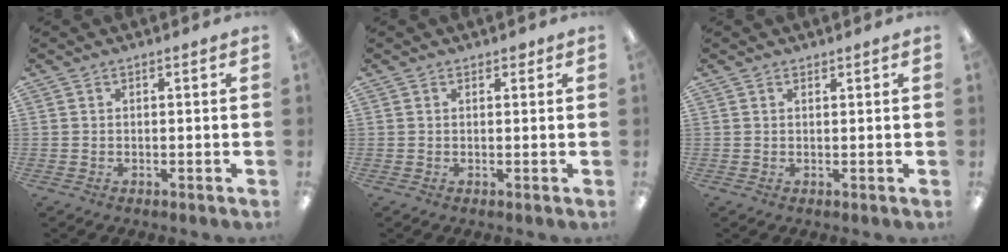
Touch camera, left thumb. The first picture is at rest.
{"total": 0.8, "force": [0.6, 0.4, 0.4], "torque": [0.000, -0.002, 0.009]}
{"total": 0.6, "force": [0.5, 0.2, 0.2], "torque": [-0.004, 0.000, 0.010]}